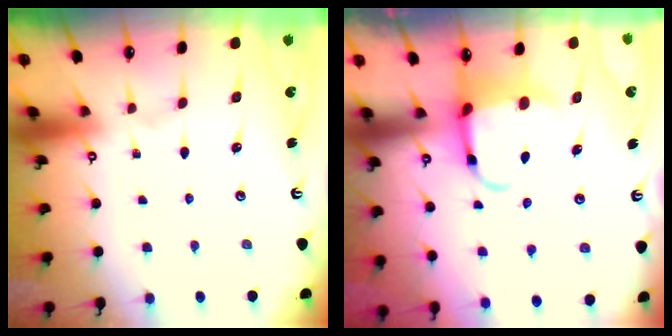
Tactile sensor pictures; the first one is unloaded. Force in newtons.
{"total": 5.4, "press": 5.3, "slide": 1.2}